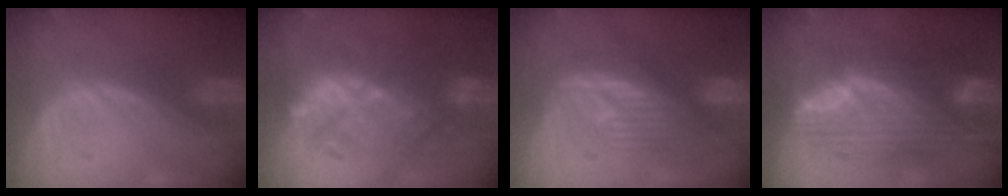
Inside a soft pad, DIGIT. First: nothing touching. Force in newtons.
{"total": 9.6, "press": 9.5, "slide": 1.5}
{"total": 7.9, "press": 7.9, "slide": 1.1}
{"total": 11.4, "press": 11.4, "slide": 1.1}